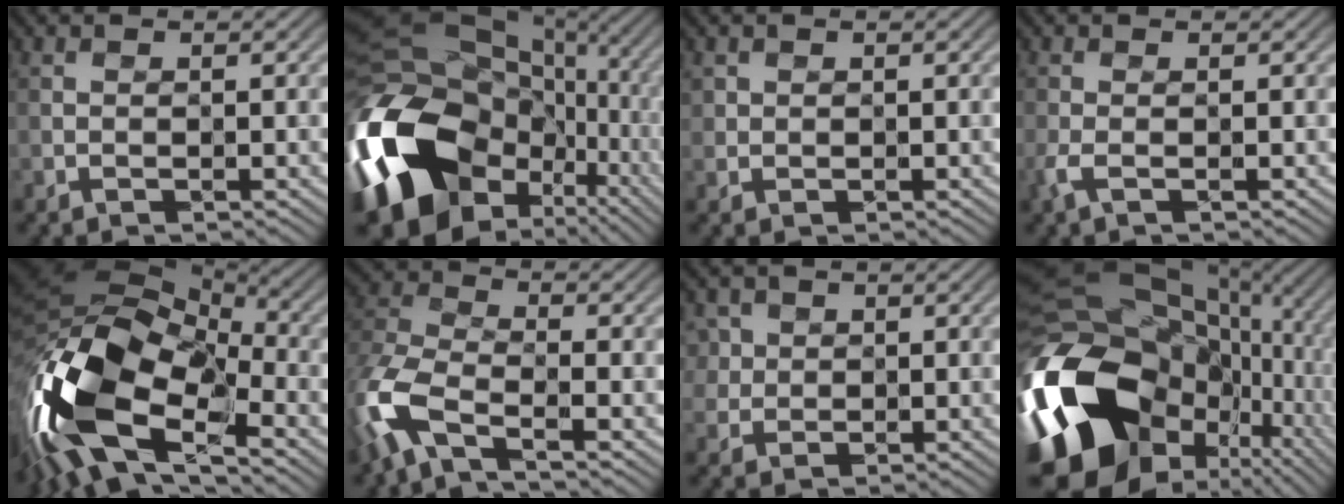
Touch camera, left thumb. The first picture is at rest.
{"total": 20.1, "force": [-5.6, 15.0, 12.2], "torque": [-0.304, -0.011, -0.103]}
{"total": 1.1, "force": [0.6, 0.9, 0.1], "torque": [-0.006, -0.003, 0.012]}
{"total": 1.8, "force": [-0.6, 0.4, 1.6], "torque": [-0.052, 0.001, -0.017]}
{"total": 17.9, "force": [-8.0, 8.8, 13.3], "torque": [-0.297, -0.017, -0.158]}
{"total": 9.0, "force": [-4.6, 3.3, 7.0], "torque": [-0.173, -0.007, -0.113]}
{"total": 3.6, "force": [1.2, 3.1, 1.3], "torque": [-0.055, 0.006, 0.027]}
{"total": 21.7, "force": [-4.1, 16.5, 13.4], "torque": [-0.330, -0.034, -0.044]}